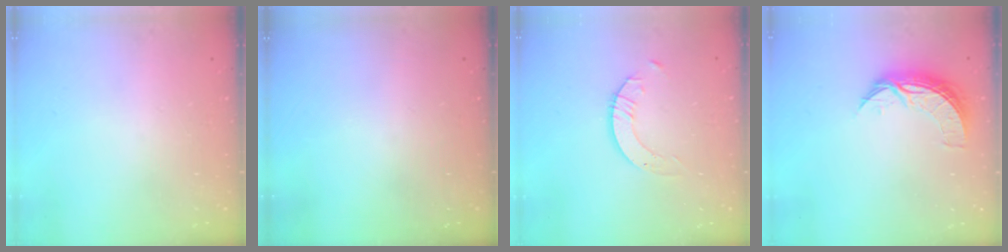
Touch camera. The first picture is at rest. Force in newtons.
{"total": 0.0}
{"total": 2.7, "press": 2.7, "slide": 0.2}
{"total": 7.9, "press": 7.9, "slide": 0.3}